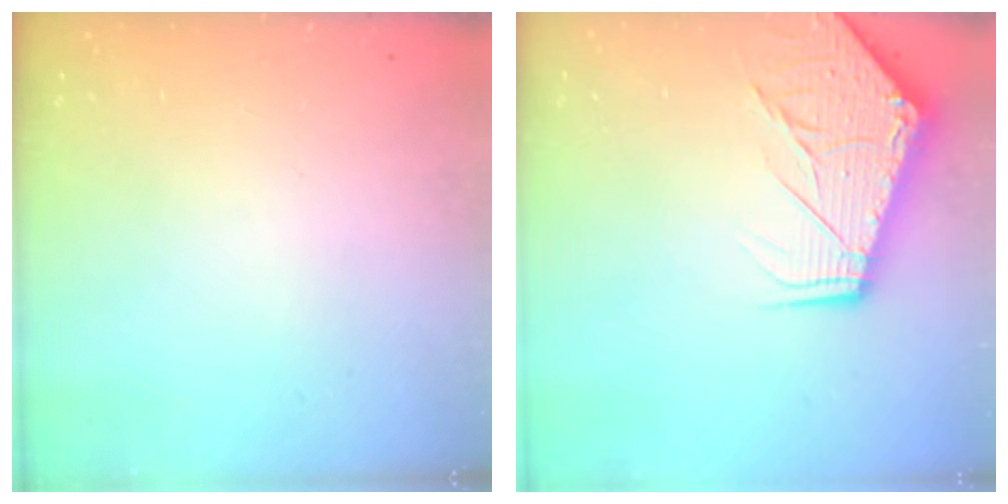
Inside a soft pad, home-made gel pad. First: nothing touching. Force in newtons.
{"total": 12.1, "press": 12.0, "slide": 1.6}